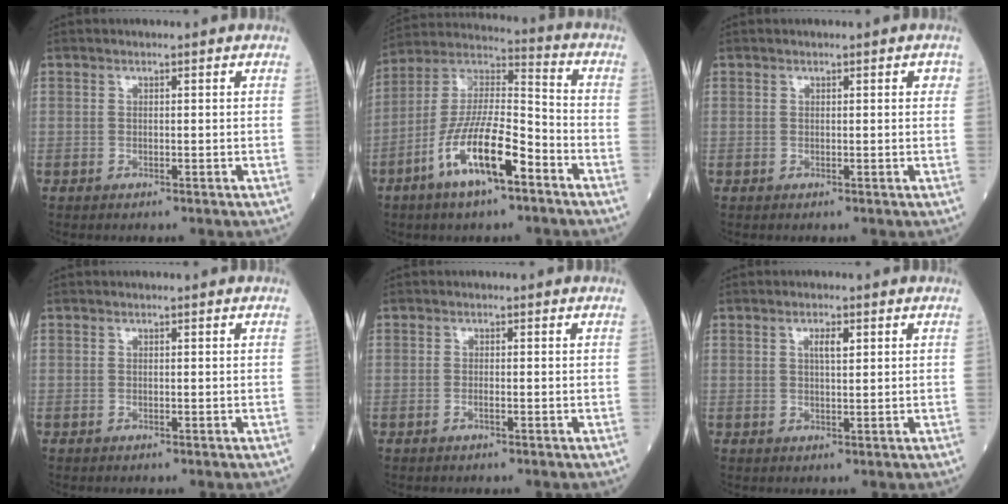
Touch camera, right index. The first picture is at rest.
{"total": 14.3, "force": [-7.0, 3.3, 12.0], "torque": [-0.229, 0.003, -0.129]}
{"total": 1.1, "force": [0.4, 0.4, 0.9], "torque": [-0.007, 0.003, 0.004]}
{"total": 0.0}
{"total": 0.6, "force": [-0.4, 0.1, 0.5], "torque": [-0.008, 0.001, -0.008]}
{"total": 2.3, "force": [0.9, 0.6, 2.0], "torque": [-0.036, 0.000, 0.014]}